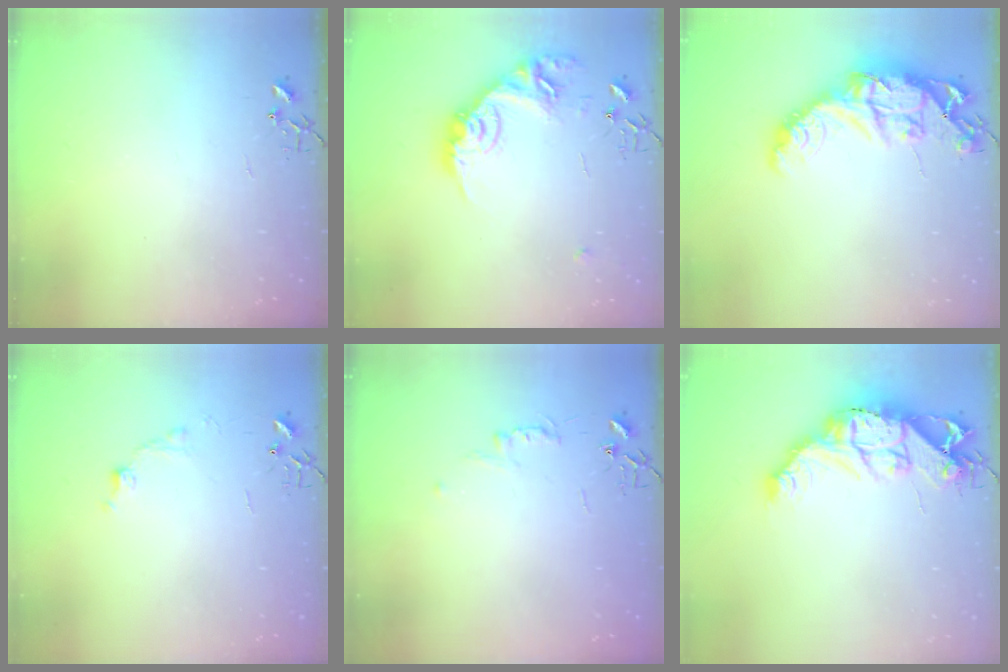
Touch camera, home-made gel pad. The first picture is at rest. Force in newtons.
{"total": 17.6, "press": 17.6, "slide": 0.8}
{"total": 17.0, "press": 17.0, "slide": 1.3}
{"total": 6.7, "press": 6.7, "slide": 0.9}
{"total": 4.8, "press": 4.7, "slide": 0.6}
{"total": 16.7, "press": 16.6, "slide": 1.4}